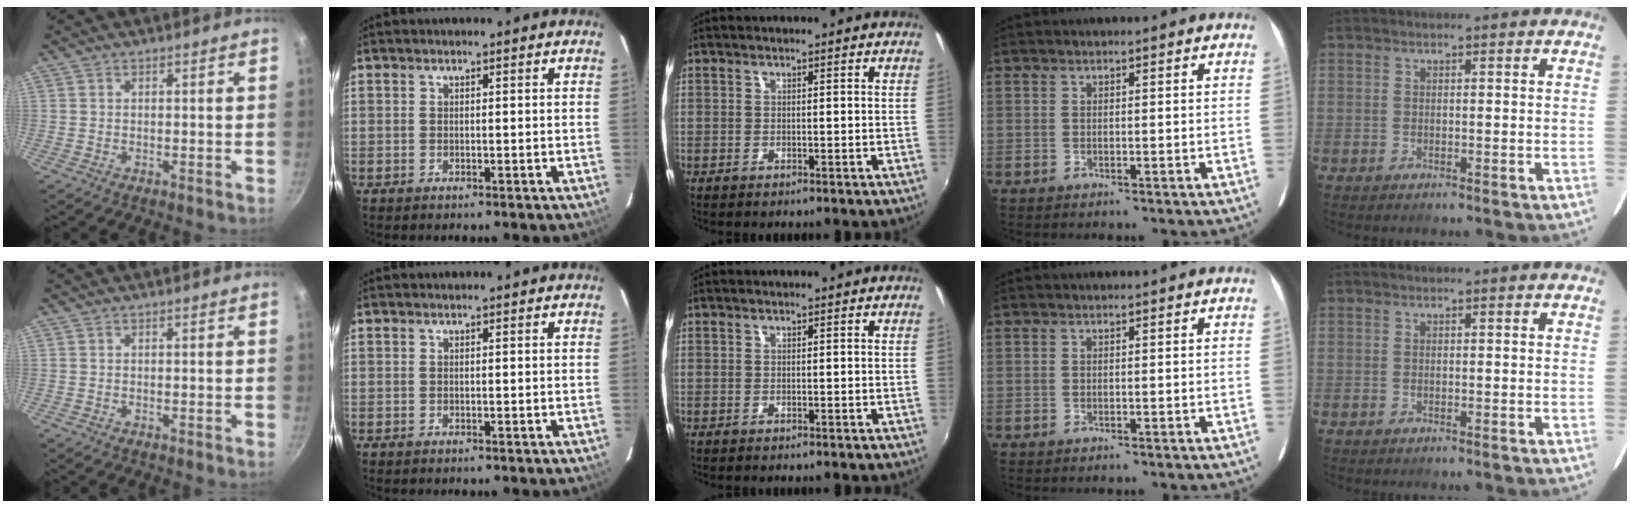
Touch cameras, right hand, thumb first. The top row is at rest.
{}